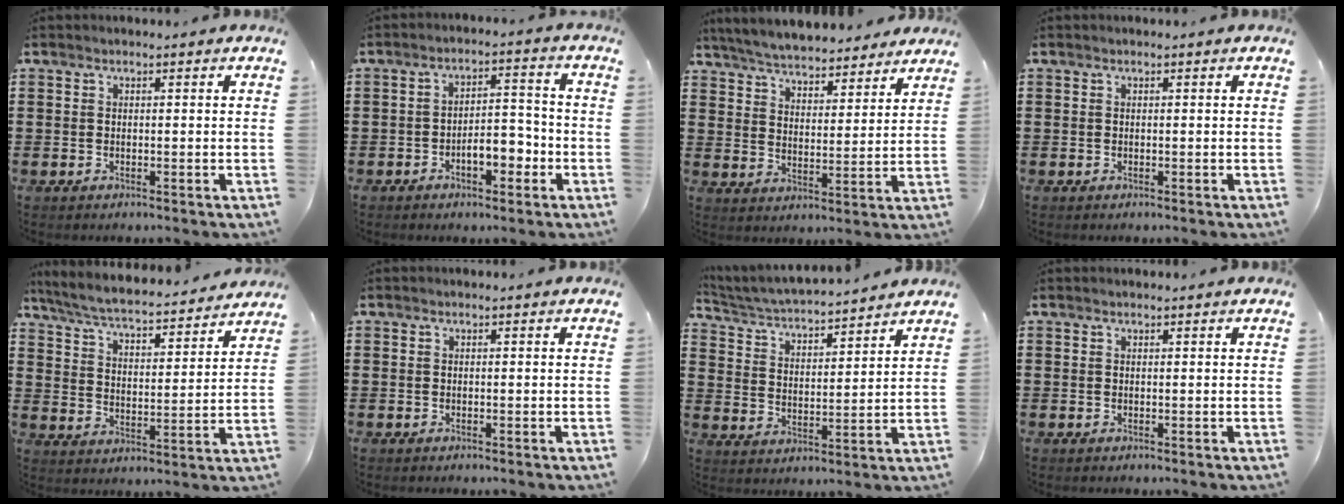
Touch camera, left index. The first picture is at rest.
{"total": 6.0, "force": [-2.8, 2.7, 4.5], "torque": [-0.068, 0.011, -0.054]}
{"total": 5.6, "force": [5.5, 0.2, 0.5], "torque": [-0.037, -0.032, 0.097]}
{"total": 0.0}
{"total": 5.1, "force": [4.8, 0.1, 1.6], "torque": [-0.054, -0.036, 0.076]}
{"total": 0.0}
{"total": 3.7, "force": [3.6, -0.1, 0.8], "torque": [-0.037, -0.031, 0.055]}
{"total": 0.0}